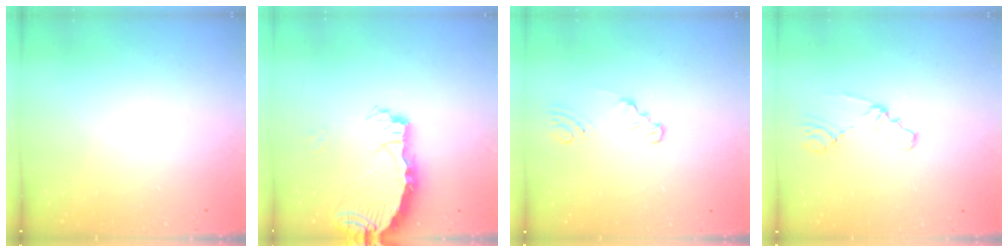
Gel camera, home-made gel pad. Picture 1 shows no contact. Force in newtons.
{"total": 6.5, "press": 6.5, "slide": 0.6}
{"total": 1.3, "press": 1.3, "slide": 0.1}
{"total": 1.7, "press": 1.7, "slide": 0.1}